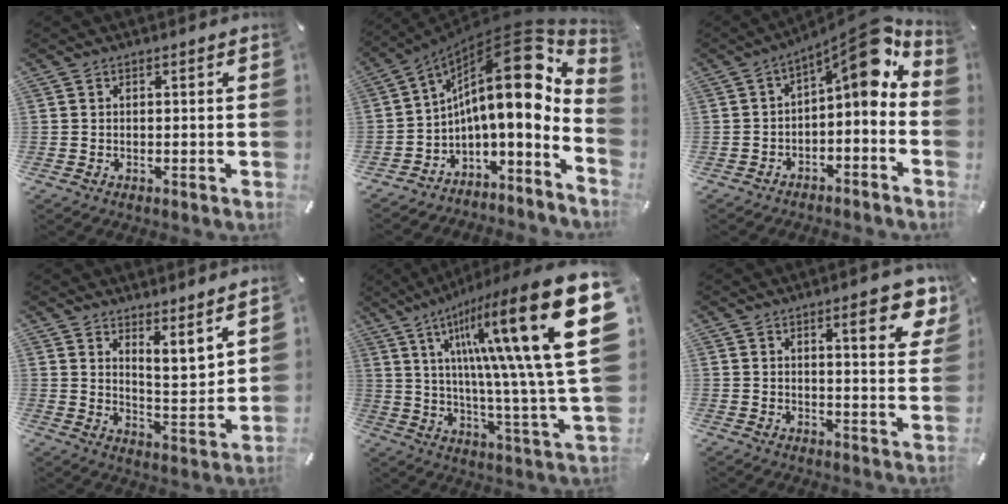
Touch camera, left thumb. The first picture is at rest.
{"total": 19.2, "force": [6.8, 7.8, 16.1], "torque": [-0.235, -0.068, 0.110]}
{"total": 10.1, "force": [4.6, 3.9, 8.1], "torque": [-0.105, -0.049, 0.074]}
{"total": 5.8, "force": [5.6, 0.4, 1.3], "torque": [-0.017, -0.065, 0.096]}
{"total": 32.2, "force": [12.1, 7.6, 28.9], "torque": [-0.432, -0.097, 0.198]}
{"total": 10.1, "force": [5.3, 2.6, 8.2], "torque": [-0.109, -0.024, 0.080]}